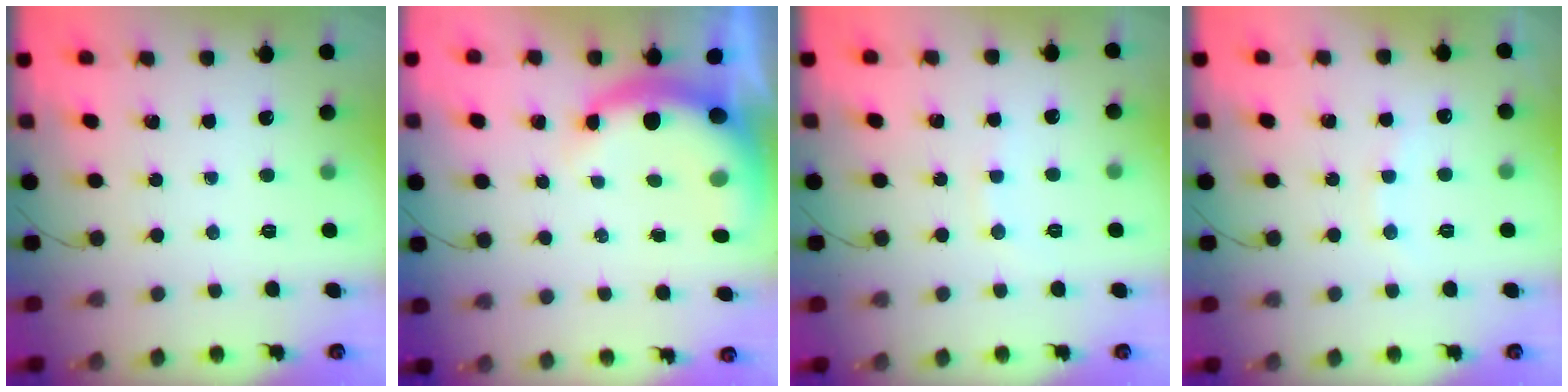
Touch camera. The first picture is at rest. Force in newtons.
{"total": 8.9, "press": 8.7, "slide": 1.8}
{"total": 5.0, "press": 4.8, "slide": 1.4}
{"total": 7.7, "press": 7.6, "slide": 1.2}